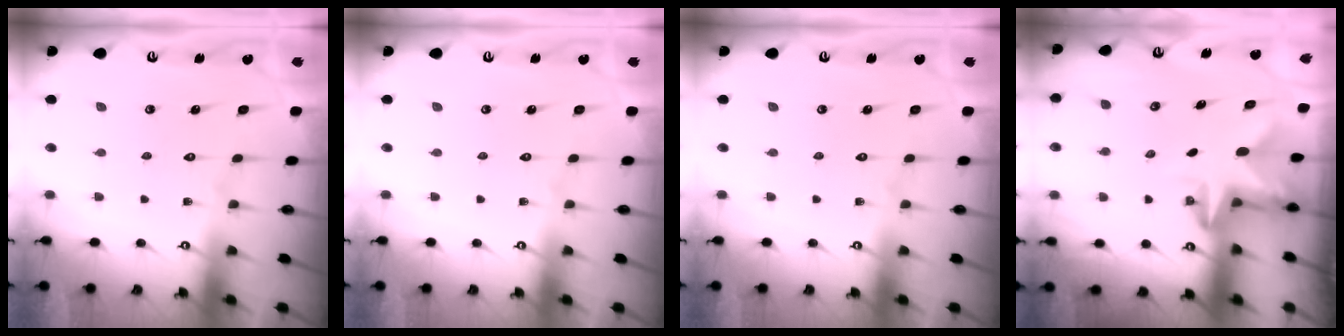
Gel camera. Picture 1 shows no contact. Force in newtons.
{"total": 0.0}
{"total": 0.0}
{"total": 2.5, "press": 2.4, "slide": 0.4}